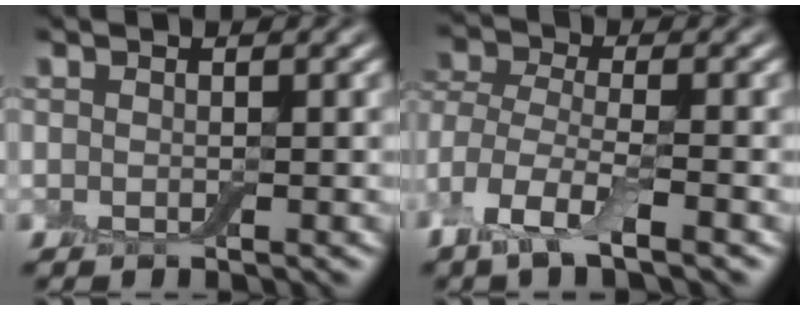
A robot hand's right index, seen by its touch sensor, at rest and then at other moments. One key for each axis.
{"total": 6.8, "fx": -3.2, "fy": 3.3, "fz": 5.1, "tx": -0.111, "ty": -0.005, "tz": -0.071}